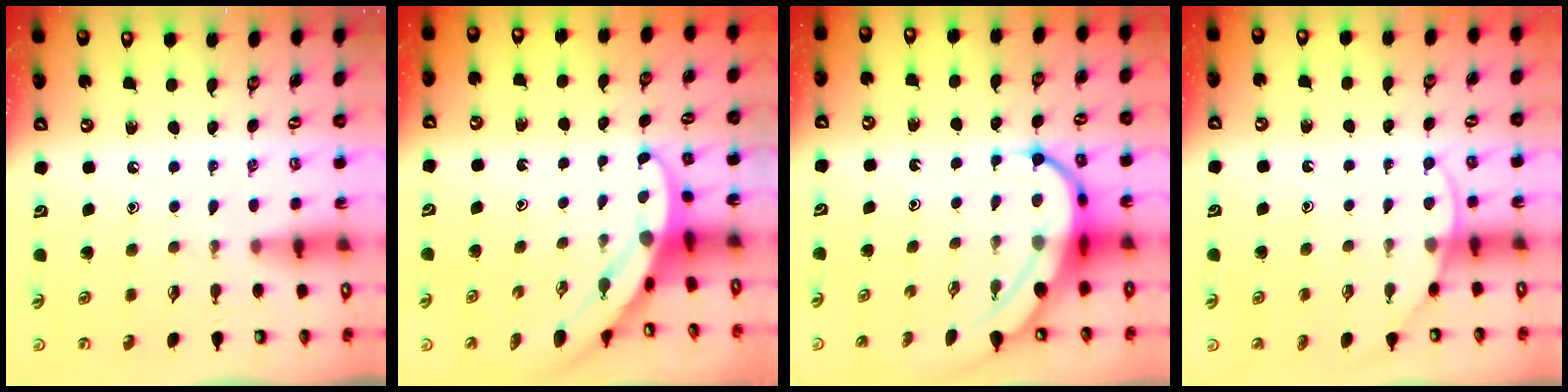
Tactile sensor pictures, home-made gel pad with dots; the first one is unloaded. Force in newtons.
{"total": 5.1, "press": 5.1, "slide": 0.4}
{"total": 9.8, "press": 9.7, "slide": 1.0}
{"total": 6.9, "press": 6.8, "slide": 0.6}